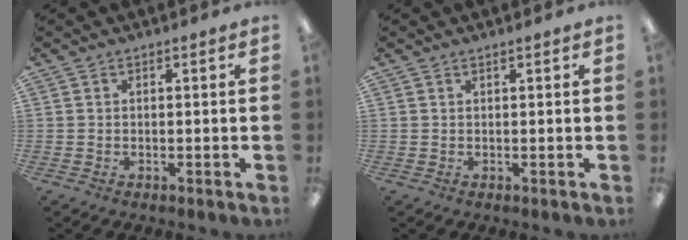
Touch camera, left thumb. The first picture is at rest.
{"total": 0.5, "force": [0.5, 0.0, 0.2], "torque": [-0.006, 0.001, 0.008]}